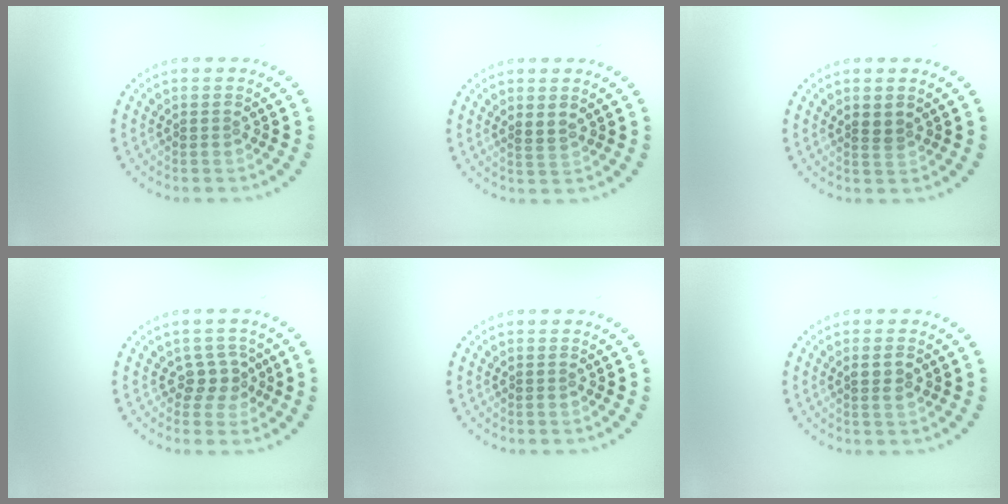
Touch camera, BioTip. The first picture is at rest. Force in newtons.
{"total": 0.9, "press": 0.7, "slide": 0.5}
{"total": 0.8, "press": 0.6, "slide": 0.6}
{"total": 2.0, "press": 1.5, "slide": 1.3}
{"total": 0.0}
{"total": 1.3, "press": 1.2, "slide": 0.5}